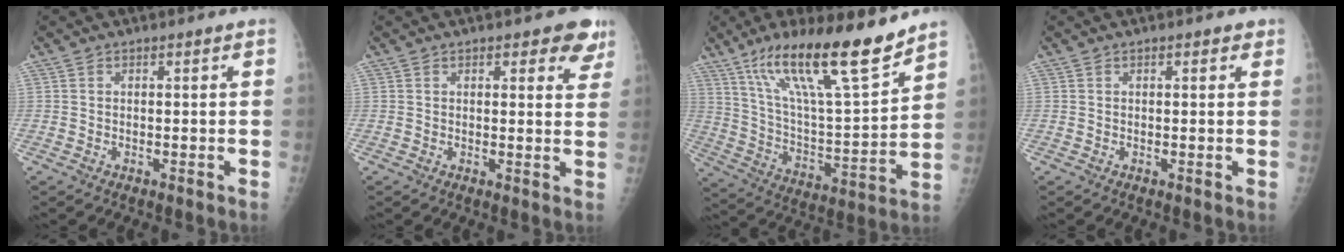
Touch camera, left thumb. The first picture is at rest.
{"total": 5.6, "force": [3.7, 2.5, 3.5], "torque": [-0.005, -0.015, 0.034]}
{"total": 21.7, "force": [15.0, 3.9, 15.2], "torque": [-0.239, -0.067, 0.264]}
{"total": 1.5, "force": [0.9, 0.8, 1.0], "torque": [-0.004, -0.001, 0.007]}